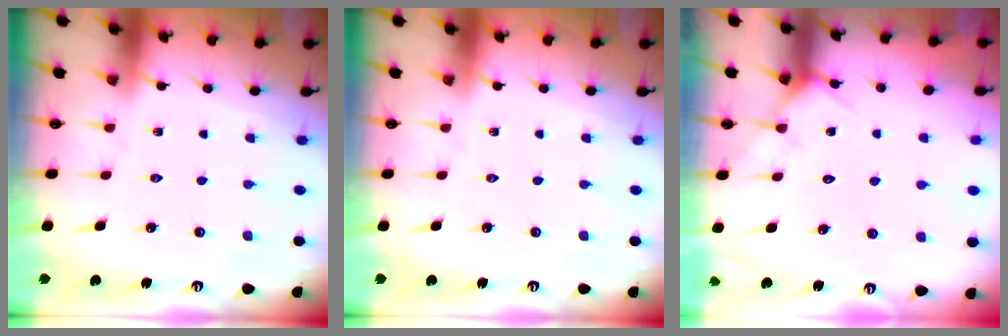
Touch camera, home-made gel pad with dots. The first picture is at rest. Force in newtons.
{"total": 0.0}
{"total": 6.4, "press": 6.4, "slide": 0.6}